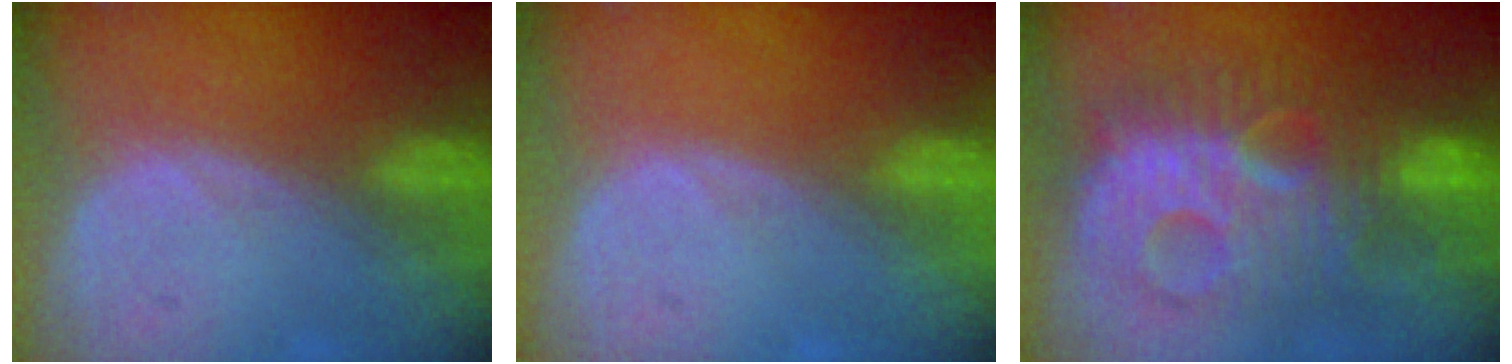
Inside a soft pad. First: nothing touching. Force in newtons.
{"total": 0.0}
{"total": 11.9, "press": 11.9, "slide": 0.7}